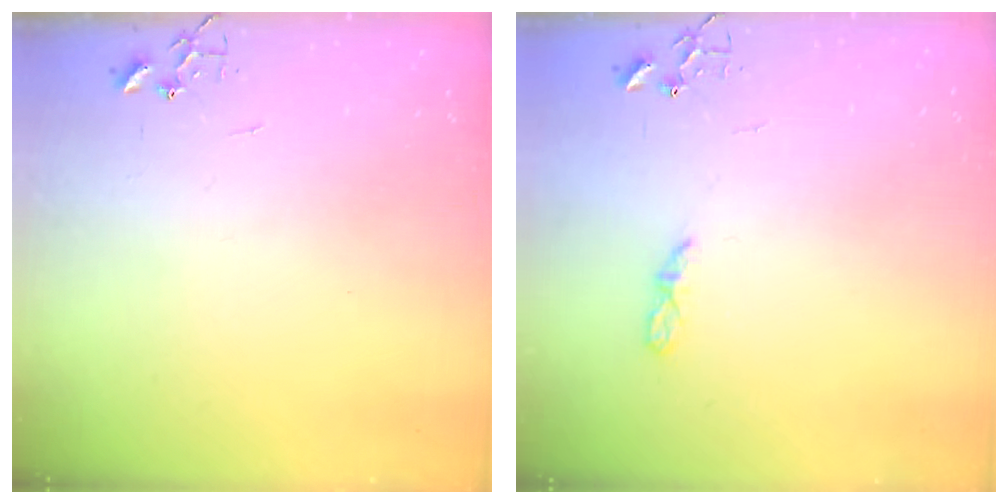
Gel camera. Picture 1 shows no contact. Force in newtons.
{"total": 5.3, "press": 5.3, "slide": 0.7}